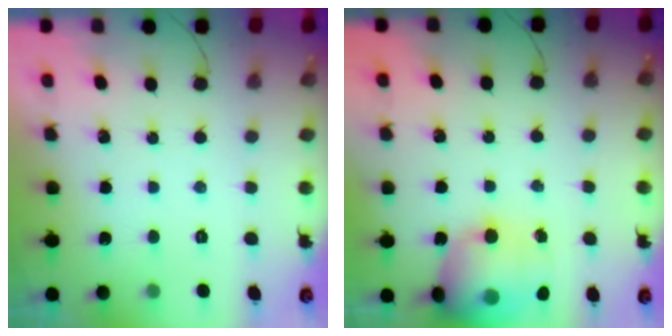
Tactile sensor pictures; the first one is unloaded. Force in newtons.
{"total": 19.2, "press": 18.9, "slide": 3.4}